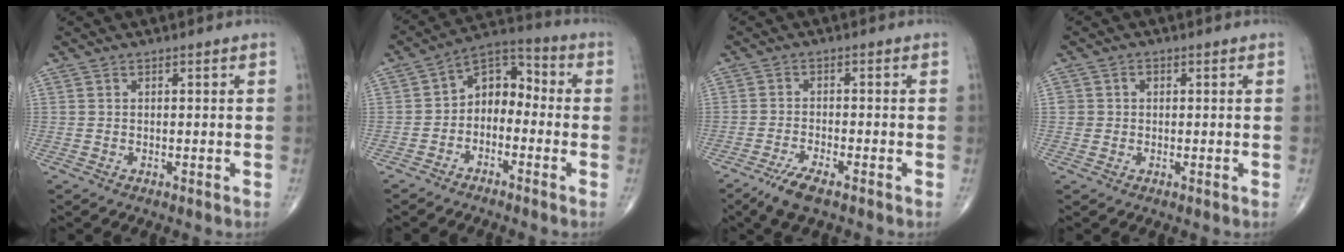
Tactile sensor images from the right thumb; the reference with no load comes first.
{"total": 8.6, "force": [-1.9, 6.1, 5.8], "torque": [-0.062, 0.049, -0.052]}
{"total": 5.1, "force": [-3.5, 1.1, 3.6], "torque": [-0.082, 0.002, -0.064]}
{"total": 2.1, "force": [0.2, 2.1, 0.4], "torque": [0.006, 0.004, 0.003]}